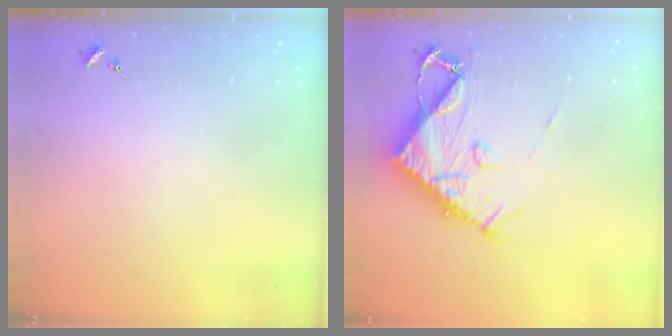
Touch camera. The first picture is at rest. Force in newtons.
{"total": 10.6, "press": 10.5, "slide": 1.0}